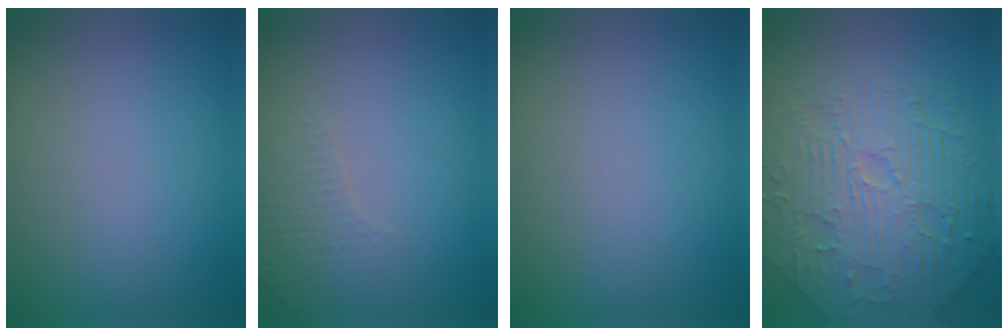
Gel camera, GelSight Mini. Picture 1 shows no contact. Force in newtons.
{"total": 2.0, "press": 1.9, "slide": 0.5}
{"total": 0.0}
{"total": 5.9, "press": 5.3, "slide": 2.5}